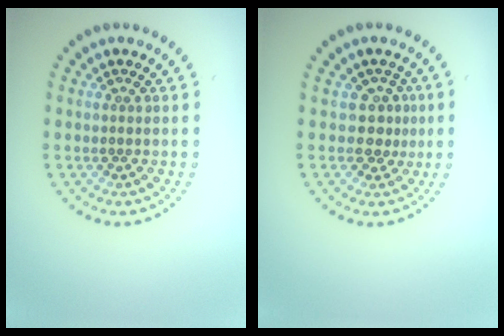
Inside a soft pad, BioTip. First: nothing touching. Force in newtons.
{"total": 2.1, "press": 1.5, "slide": 1.5}